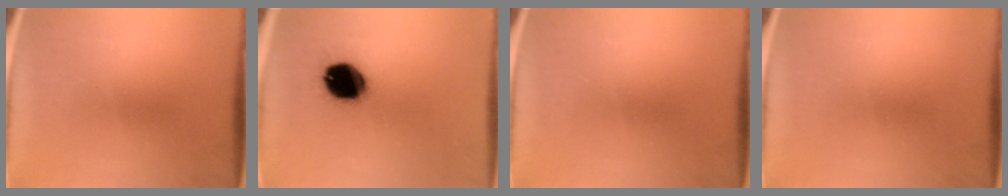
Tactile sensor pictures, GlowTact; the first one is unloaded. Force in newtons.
{"total": 14.8}
{"total": 0.0}
{"total": 0.0}